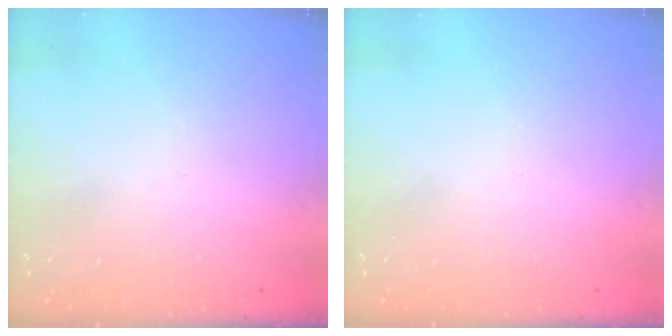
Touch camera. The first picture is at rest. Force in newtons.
{"total": 0.0}